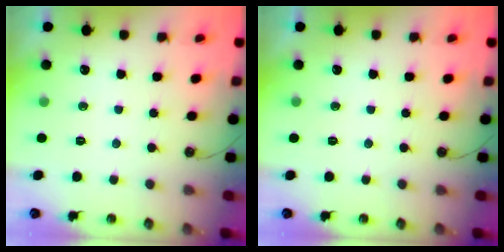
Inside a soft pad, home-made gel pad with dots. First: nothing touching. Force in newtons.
{"total": 0.0}